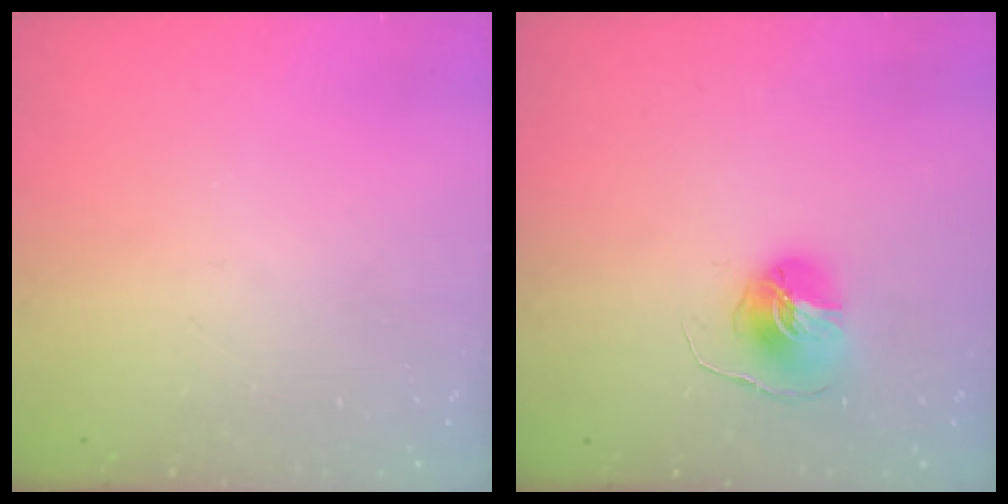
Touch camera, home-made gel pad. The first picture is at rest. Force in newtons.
{"total": 7.8, "press": 7.8, "slide": 0.1}